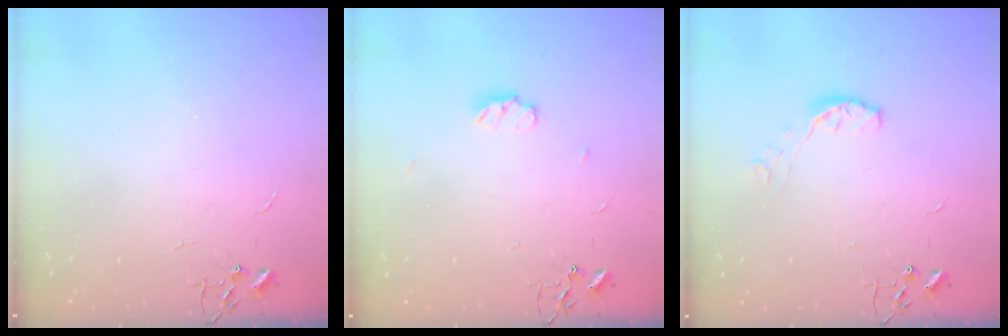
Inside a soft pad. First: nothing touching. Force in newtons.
{"total": 4.8, "press": 4.7, "slide": 0.7}
{"total": 7.0, "press": 7.0, "slide": 0.6}